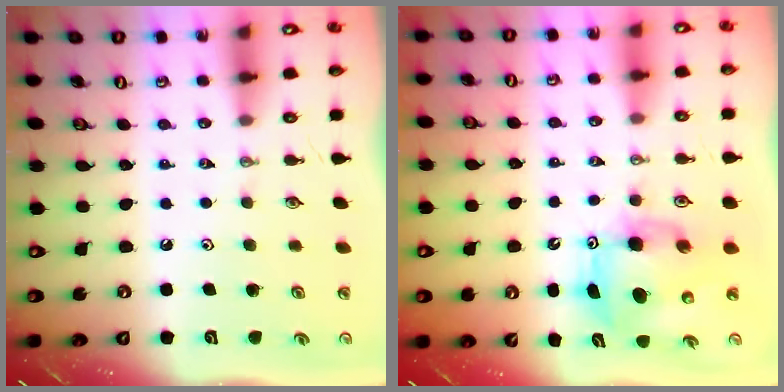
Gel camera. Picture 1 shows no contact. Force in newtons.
{"total": 8.3, "press": 8.1, "slide": 1.4}